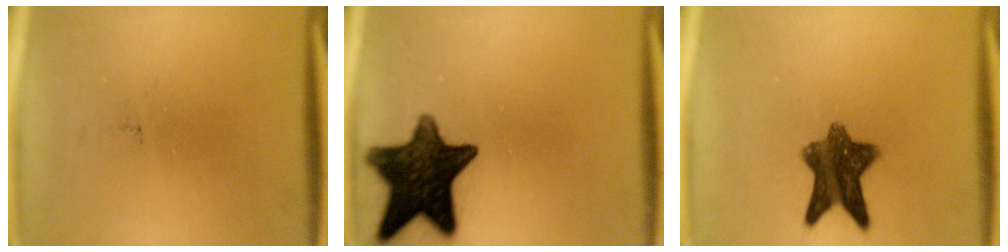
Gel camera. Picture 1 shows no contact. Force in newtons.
{"total": 14.5}
{"total": 9.3}